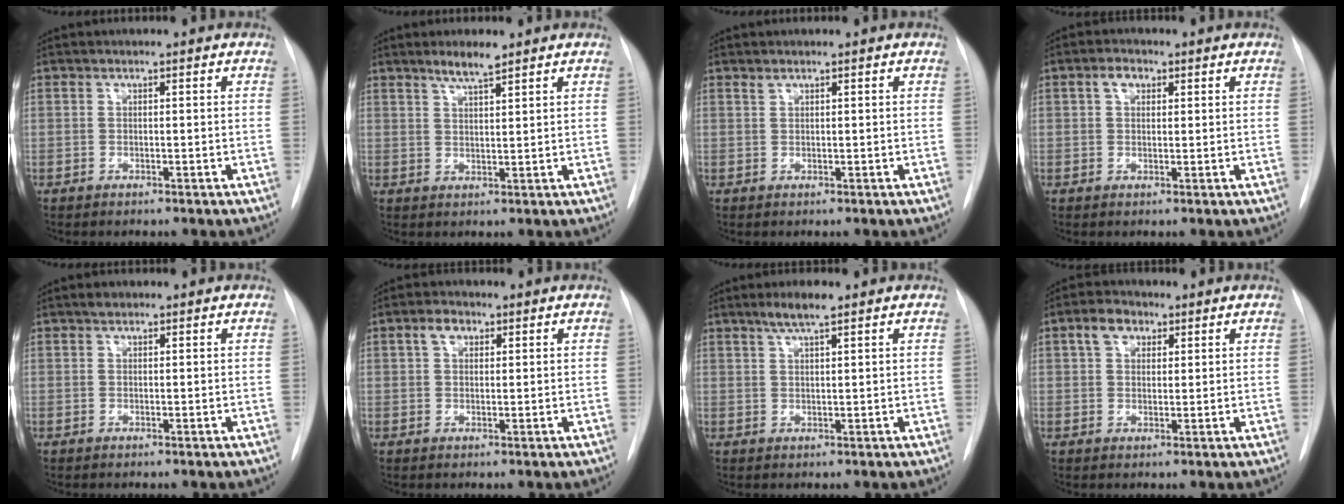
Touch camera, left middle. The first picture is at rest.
{"total": 3.4, "force": [2.7, 0.1, 2.0], "torque": [-0.041, -0.001, 0.051]}
{"total": 0.5, "force": [0.5, 0.0, 0.1], "torque": [-0.005, 0.002, 0.012]}
{"total": 2.5, "force": [1.1, 1.6, 1.5], "torque": [-0.030, 0.010, 0.019]}
{"total": 0.9, "force": [0.7, 0.4, 0.3], "torque": [-0.008, 0.005, 0.011]}
{"total": 2.7, "force": [1.3, 1.7, 1.6], "torque": [-0.033, 0.012, 0.023]}
{"total": 3.6, "force": [2.5, 0.2, 2.6], "torque": [-0.052, 0.002, 0.047]}
{"total": 4.1, "force": [2.1, 2.8, 2.2], "torque": [-0.044, 0.017, 0.038]}